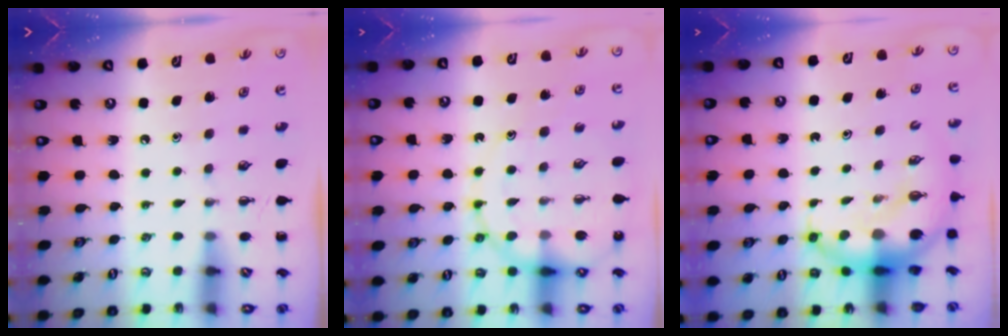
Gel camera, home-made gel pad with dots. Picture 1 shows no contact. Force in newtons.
{"total": 15.0, "press": 14.3, "slide": 4.5}
{"total": 9.4, "press": 9.1, "slide": 2.4}